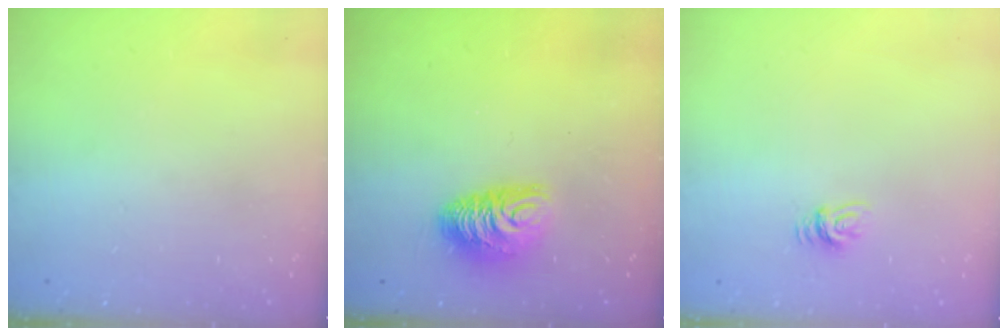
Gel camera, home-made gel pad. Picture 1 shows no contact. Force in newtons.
{"total": 10.7, "press": 10.6, "slide": 0.8}
{"total": 5.4, "press": 5.4, "slide": 0.3}